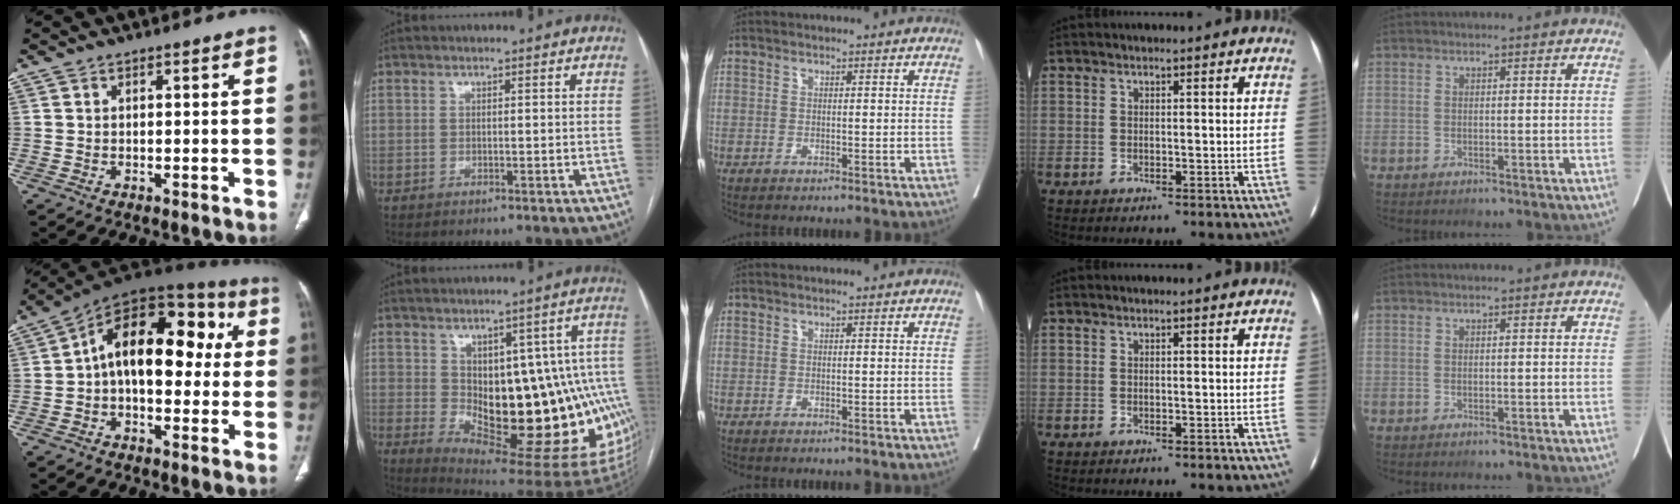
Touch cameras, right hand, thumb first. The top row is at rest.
{"thumb": {"total": 19.3, "force": [1.9, 11.2, 15.6], "torque": [-0.197, 0.049, 0.017]}, "index": {"total": 21.6, "force": [-2.3, 7.9, 20.0], "torque": [-0.192, 0.021, -0.005]}}